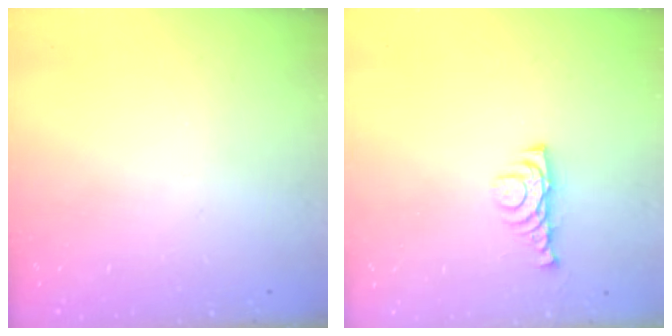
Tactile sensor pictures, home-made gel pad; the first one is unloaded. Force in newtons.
{"total": 5.5, "press": 5.4, "slide": 1.1}